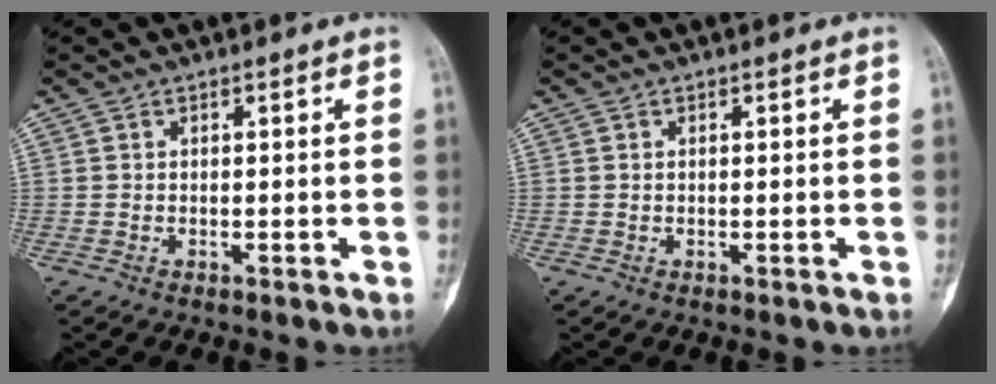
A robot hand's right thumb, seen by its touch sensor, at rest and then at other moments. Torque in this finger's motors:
{"motor_torque": [-0.44, 0.24, 0.01, -0.16, -0.10]}